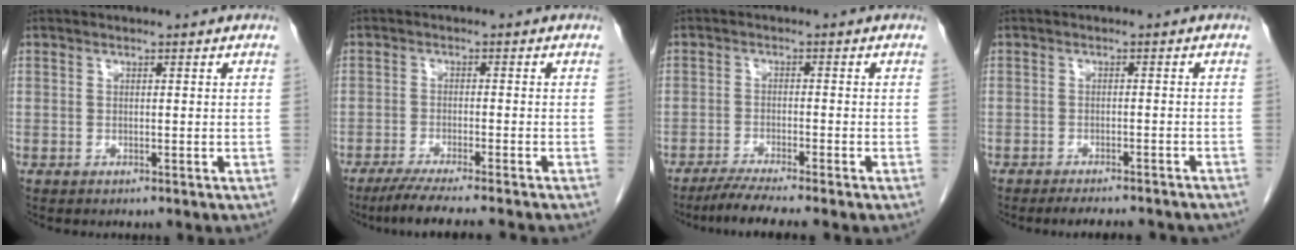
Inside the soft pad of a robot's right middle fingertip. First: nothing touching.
{"total": 9.7, "force": [-8.3, -0.5, 5.1], "torque": [-0.060, -0.027, -0.129]}
{"total": 5.4, "force": [-4.4, -0.9, 2.8], "torque": [-0.049, -0.018, -0.079]}
{"total": 9.2, "force": [-8.5, 1.1, 3.5], "torque": [-0.040, -0.008, -0.102]}